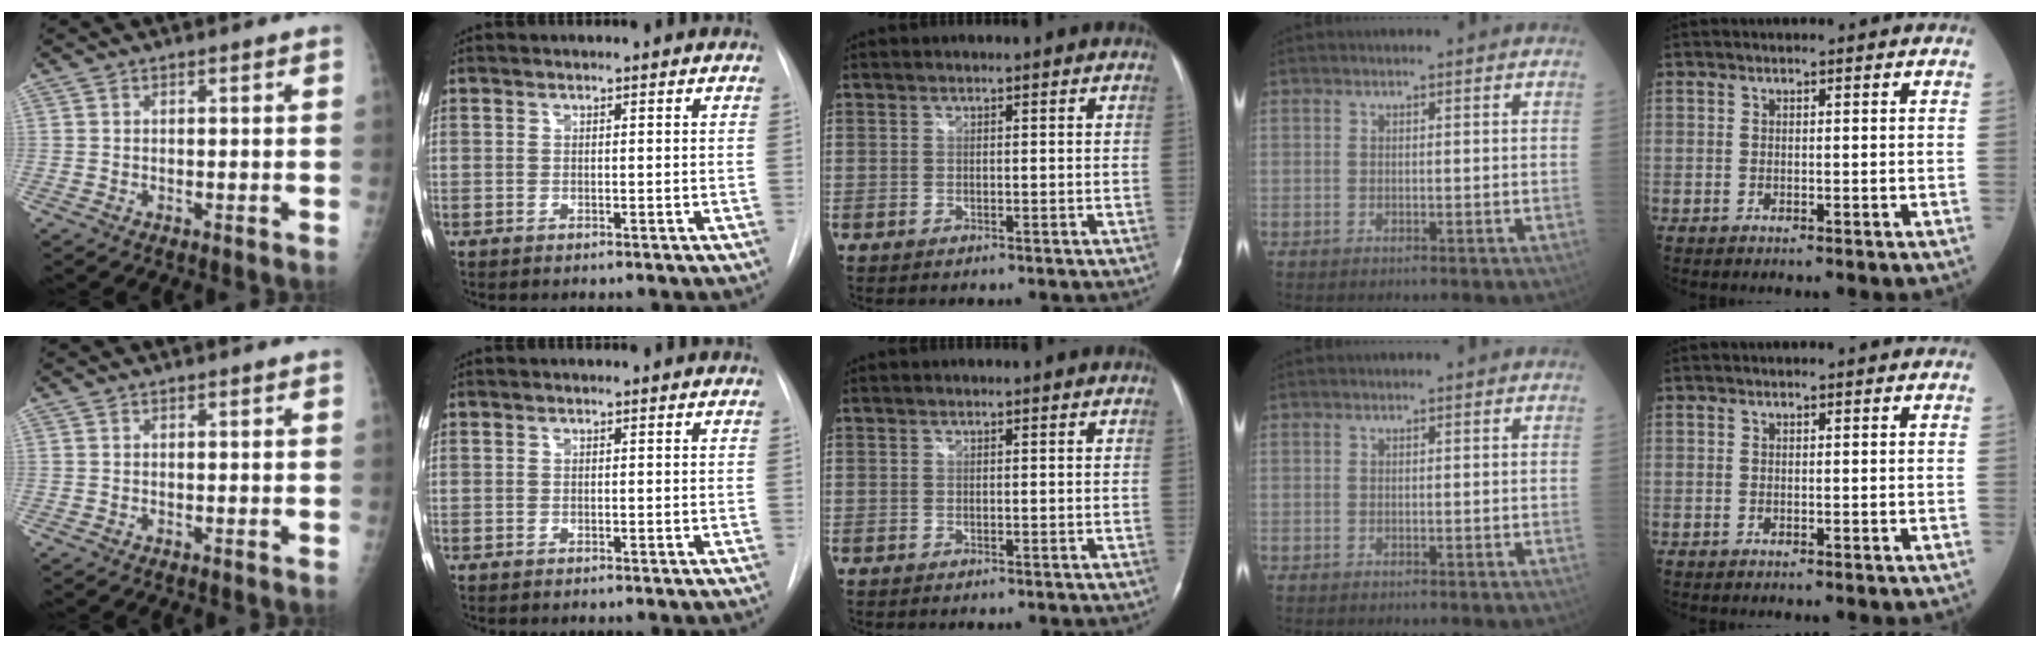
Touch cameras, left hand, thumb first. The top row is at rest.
{}